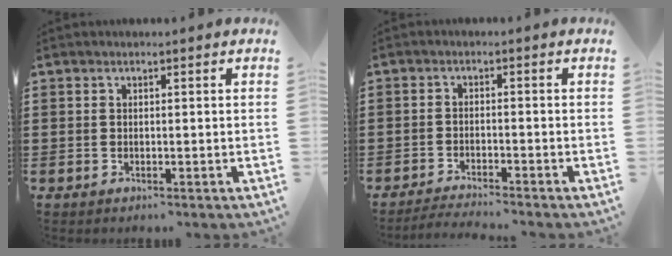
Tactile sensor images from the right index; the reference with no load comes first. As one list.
[{"total": 2.4, "force": [-2.3, -0.3, 0.2], "torque": [-0.005, 0.000, -0.048]}]